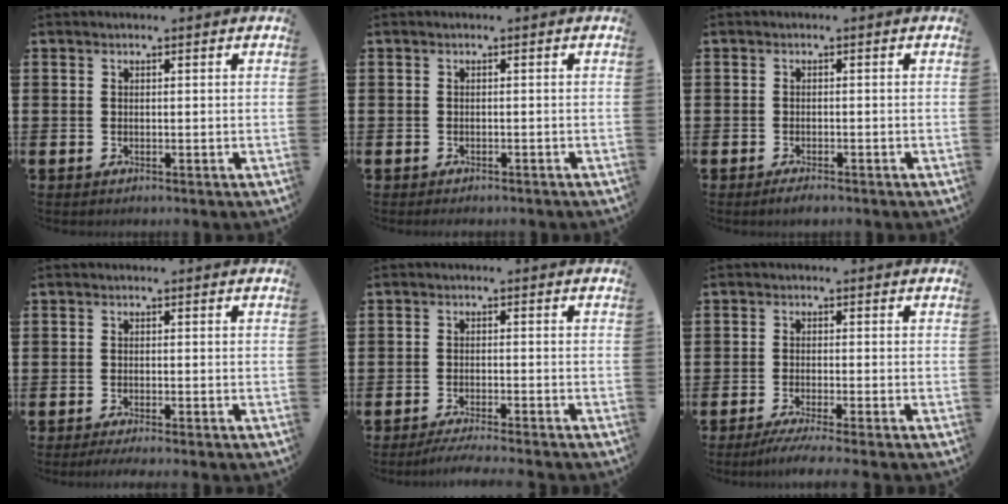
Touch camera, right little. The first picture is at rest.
{"total": 0.0}
{"total": 0.9, "force": [-0.6, 0.1, 0.6], "torque": [-0.002, -0.004, -0.014]}
{"total": 0.9, "force": [-0.5, -0.1, 0.7], "torque": [-0.007, 0.000, -0.010]}
{"total": 2.1, "force": [-1.8, -0.3, 1.0], "torque": [-0.012, 0.002, -0.034]}
{"total": 2.3, "force": [-1.6, -0.2, 1.7], "torque": [-0.024, -0.004, -0.027]}